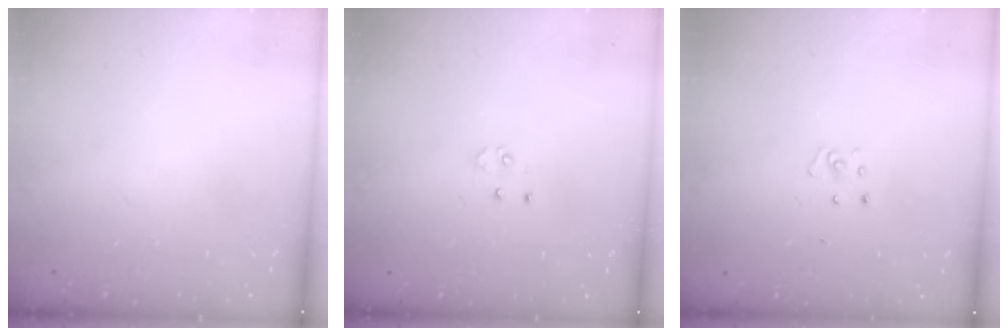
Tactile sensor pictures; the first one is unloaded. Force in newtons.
{"total": 3.1, "press": 3.1, "slide": 0.6}
{"total": 2.6, "press": 2.6, "slide": 0.2}